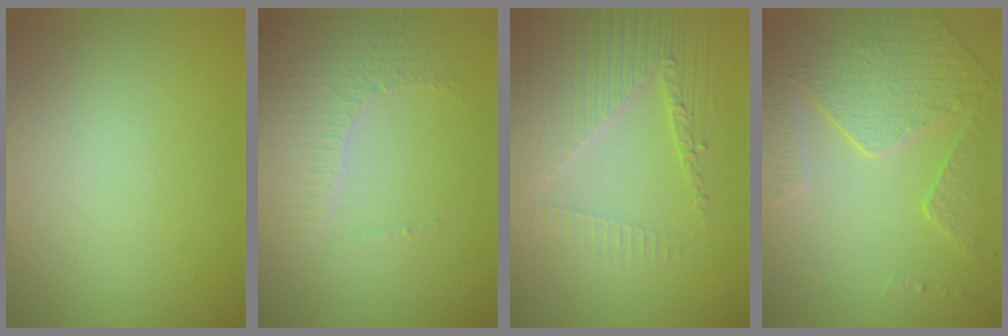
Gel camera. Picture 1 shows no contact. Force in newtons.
{"total": 4.3, "press": 3.0, "slide": 3.1}
{"total": 4.3, "press": 4.1, "slide": 1.3}
{"total": 5.0, "press": 3.7, "slide": 3.4}